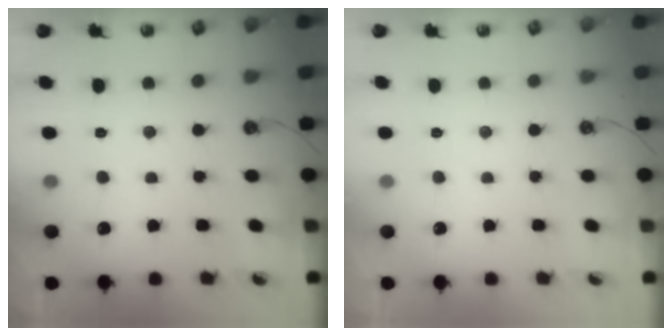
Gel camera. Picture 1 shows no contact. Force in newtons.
{"total": 0.0}